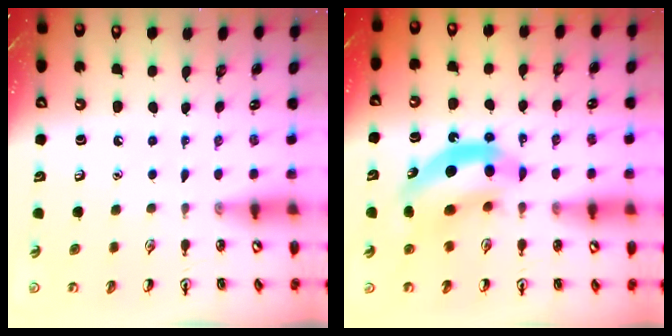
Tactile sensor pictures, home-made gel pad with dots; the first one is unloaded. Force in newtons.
{"total": 11.0, "press": 10.5, "slide": 3.4}